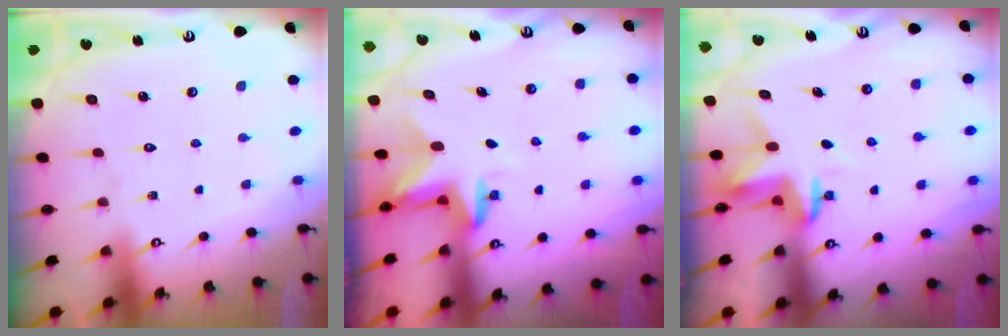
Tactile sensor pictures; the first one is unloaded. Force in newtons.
{"total": 3.4, "press": 3.4, "slide": 0.2}
{"total": 3.6, "press": 3.6, "slide": 0.2}